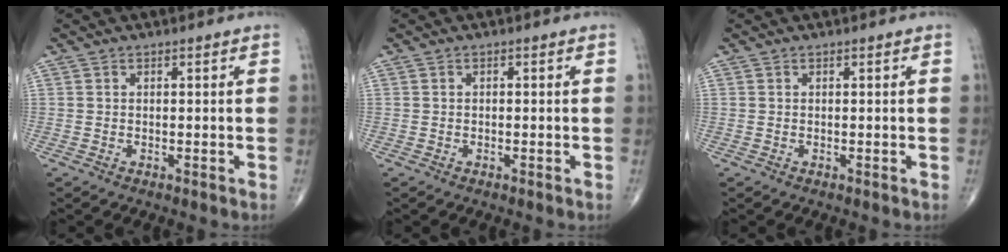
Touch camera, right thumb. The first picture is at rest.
{"total": 0.0}
{"total": 0.0}